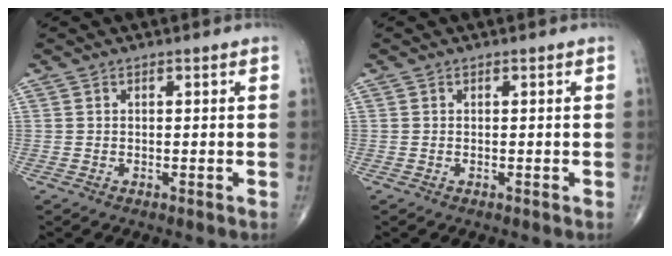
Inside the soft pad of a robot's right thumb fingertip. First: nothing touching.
{"total": 0.0}